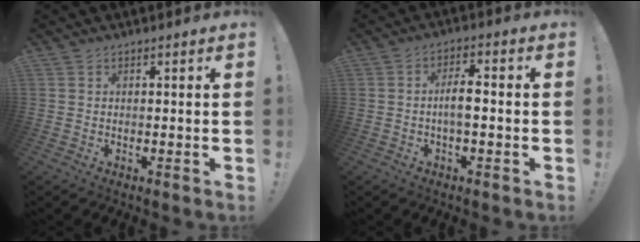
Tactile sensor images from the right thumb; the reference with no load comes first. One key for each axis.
{"total": 6.0, "fx": -1.0, "fy": 1.9, "fz": 5.6, "tx": -0.102, "ty": 0.007, "tz": -0.021}